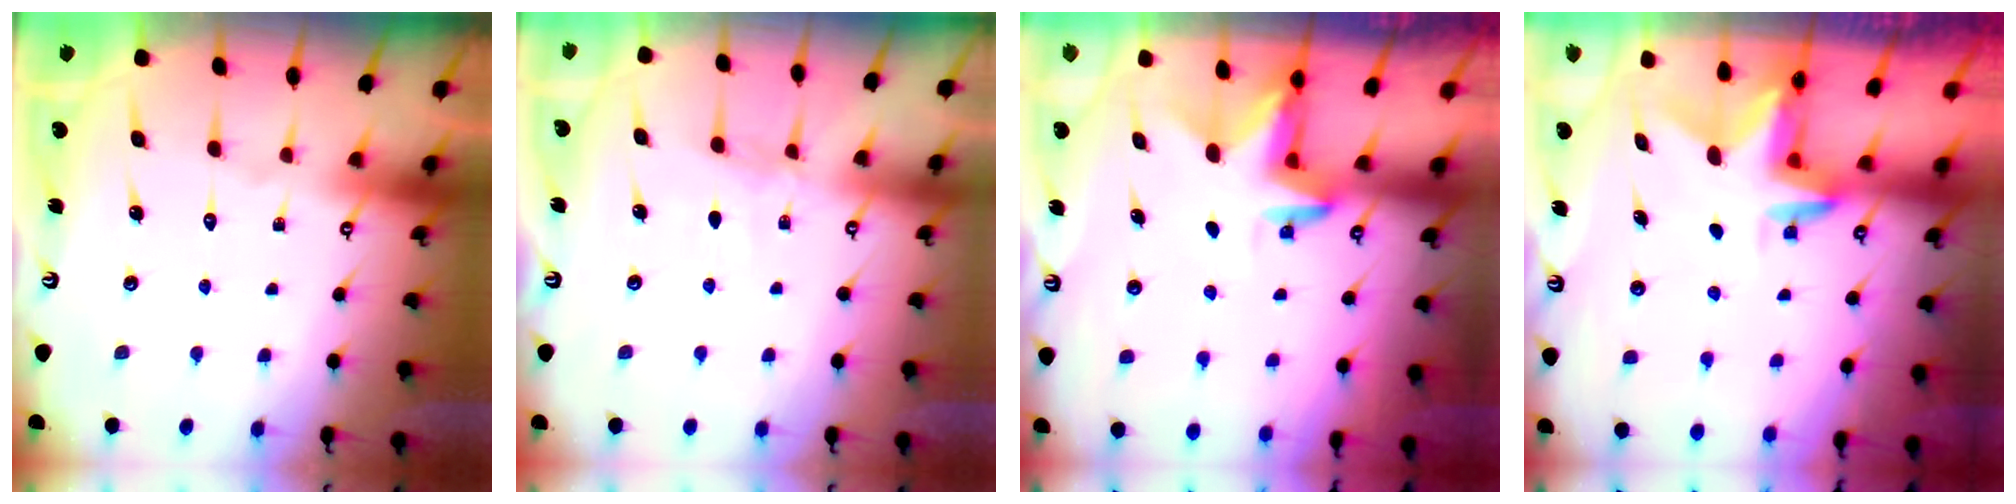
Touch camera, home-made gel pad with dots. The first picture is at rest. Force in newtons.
{"total": 3.6, "press": 3.6, "slide": 0.3}
{"total": 3.3, "press": 3.3, "slide": 0.1}
{"total": 2.8, "press": 2.8, "slide": 0.2}